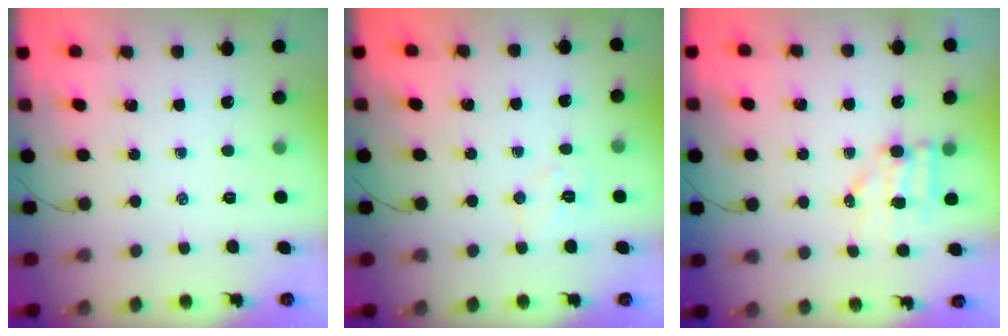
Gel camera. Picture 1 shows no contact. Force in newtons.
{"total": 6.3, "press": 6.2, "slide": 1.0}
{"total": 6.0, "press": 5.9, "slide": 0.8}